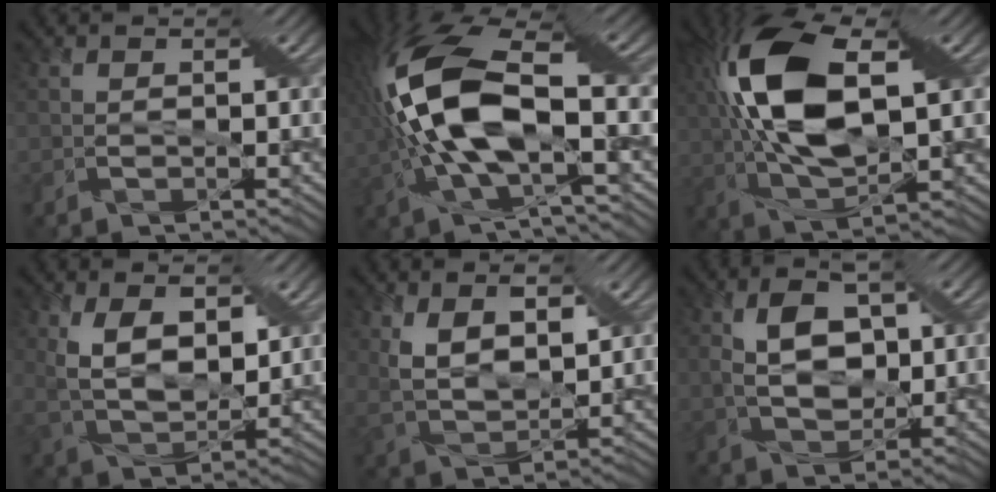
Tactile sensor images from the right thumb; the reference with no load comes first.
{"total": 15.2, "force": [-0.5, 6.6, 13.7], "torque": [-0.331, -0.001, -0.014]}
{"total": 14.7, "force": [3.4, 6.4, 12.8], "torque": [-0.270, 0.020, 0.055]}
{"total": 8.3, "force": [3.0, 4.5, 6.3], "torque": [-0.146, -0.006, 0.058]}
{"total": 7.4, "force": [3.2, 4.0, 5.4], "torque": [-0.125, -0.006, 0.063]}
{"total": 7.4, "force": [1.3, 4.3, 5.9], "torque": [-0.120, 0.006, 0.025]}